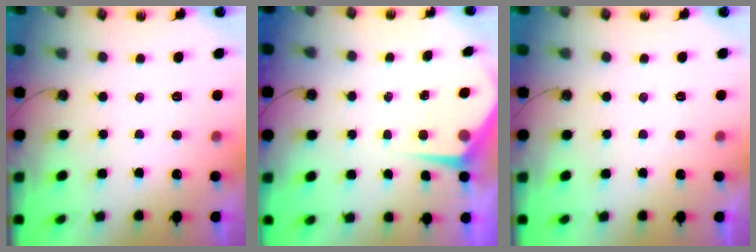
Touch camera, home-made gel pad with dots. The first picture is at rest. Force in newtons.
{"total": 4.6, "press": 4.6, "slide": 0.4}
{"total": 0.0}